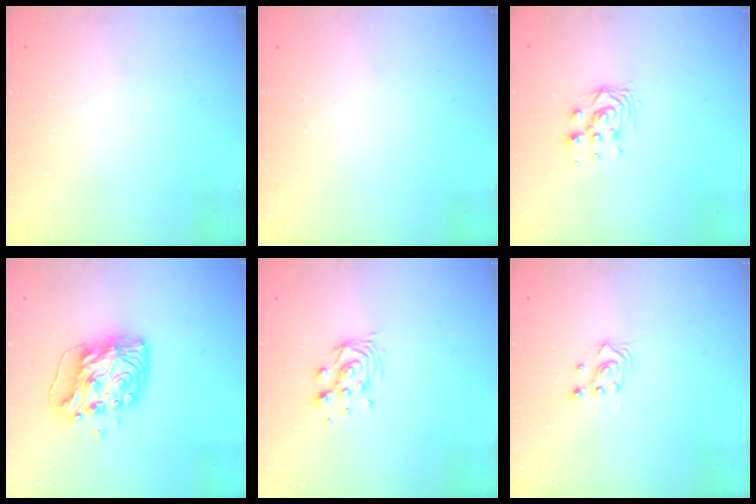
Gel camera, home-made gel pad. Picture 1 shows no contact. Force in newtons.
{"total": 0.0}
{"total": 6.1, "press": 6.1, "slide": 0.8}
{"total": 10.7, "press": 10.6, "slide": 0.9}
{"total": 7.5, "press": 7.5, "slide": 0.4}
{"total": 2.7, "press": 2.7, "slide": 0.2}